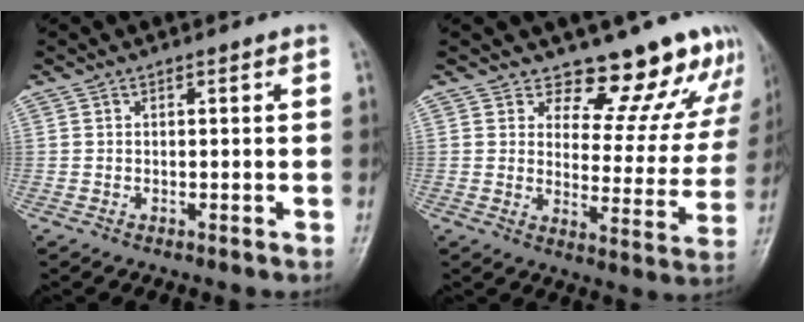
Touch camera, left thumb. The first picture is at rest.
{"total": 13.8, "force": [12.0, 5.6, 3.9], "torque": [0.002, -0.098, 0.140]}